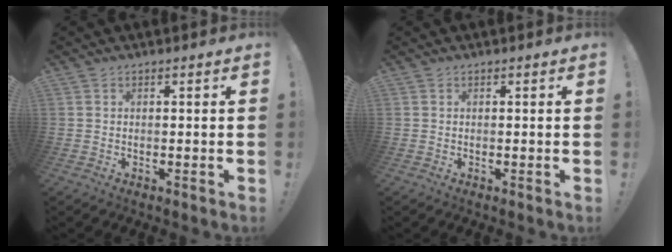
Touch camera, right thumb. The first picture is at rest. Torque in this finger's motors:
{"motor_torque": [-0.18, 0.01, 0.11, 0.17, 0.00]}